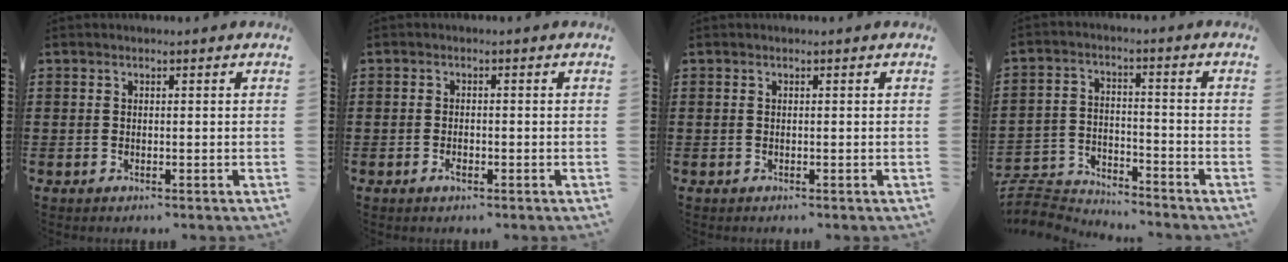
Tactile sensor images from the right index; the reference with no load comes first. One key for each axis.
{"total": 1.5, "fx": -0.8, "fy": 0.6, "fz": 1.1, "tx": -0.023, "ty": -0.002, "tz": -0.013}
{"total": 0.0}
{"total": 5.4, "fx": -5.4, "fy": 0.9, "fz": 0.3, "tx": -0.027, "ty": 0.004, "tz": -0.114}